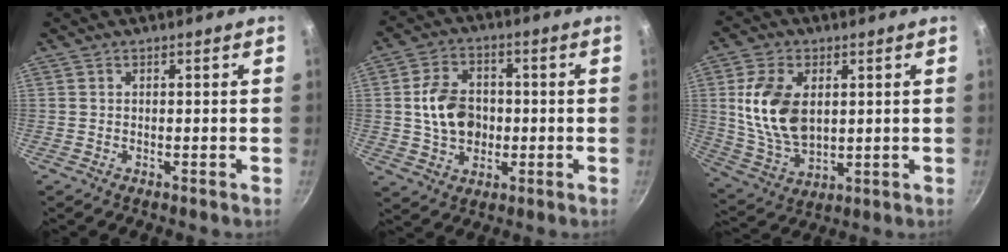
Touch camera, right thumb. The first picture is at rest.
{"total": 10.4, "force": [-0.1, 8.0, 6.7], "torque": [-0.096, 0.011, -0.002]}
{"total": 13.6, "force": [2.4, 8.6, 10.3], "torque": [-0.178, -0.020, 0.057]}